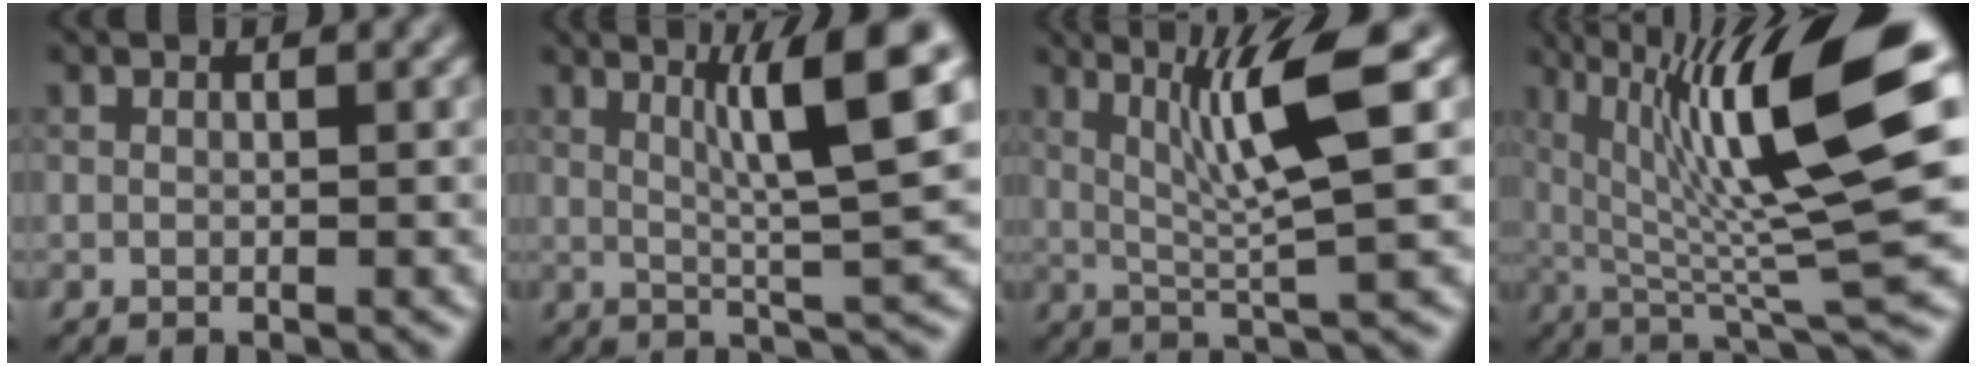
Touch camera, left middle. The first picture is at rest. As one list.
[{"total": 8.0, "force": [2.7, 0.9, 7.5], "torque": [-0.109, 0.012, 0.050]}, {"total": 6.4, "force": [2.1, 0.7, 6.1], "torque": [-0.115, 0.003, 0.042]}, {"total": 14.0, "force": [4.2, 2.5, 13.1], "torque": [-0.201, 0.017, 0.074]}]